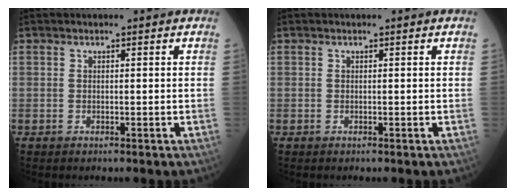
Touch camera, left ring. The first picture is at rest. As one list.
[{"total": 0.0}]